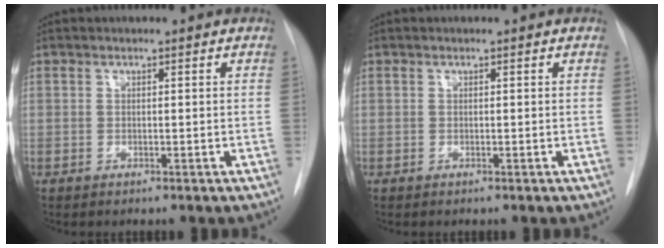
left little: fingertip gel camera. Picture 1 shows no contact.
{"total": 0.0}